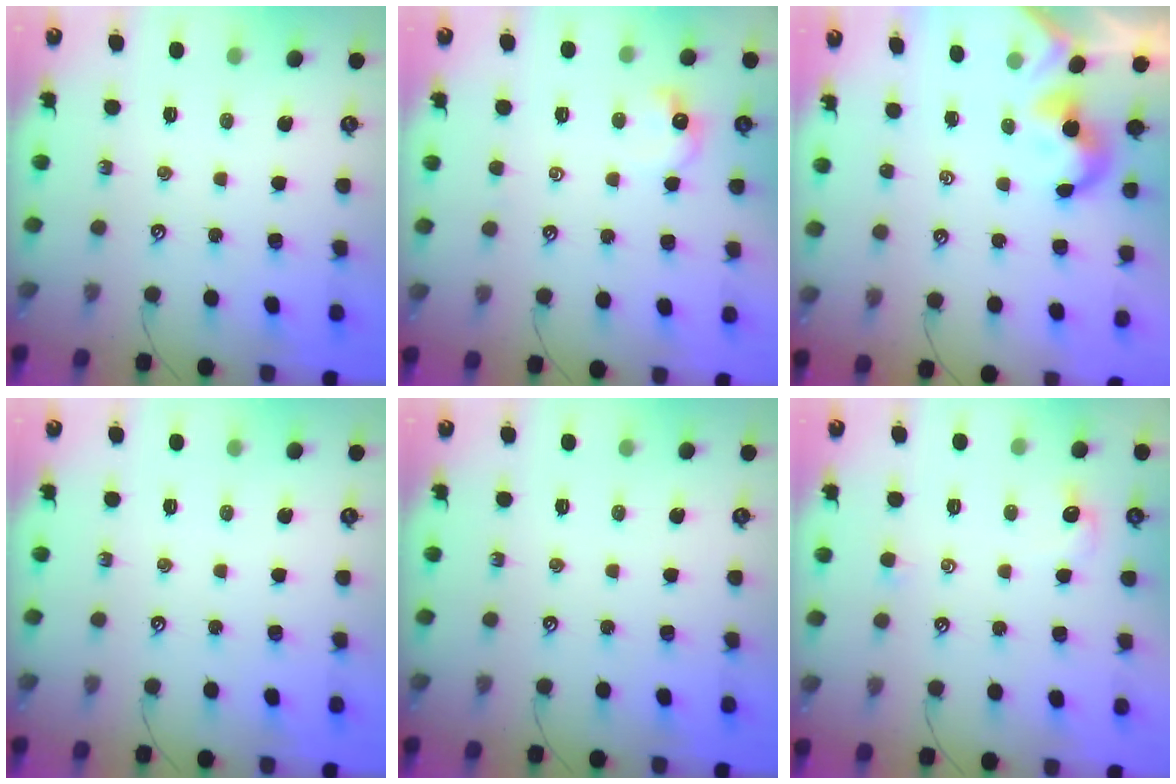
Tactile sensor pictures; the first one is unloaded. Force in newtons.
{"total": 2.1, "press": 2.0, "slide": 0.7}
{"total": 1.8, "press": 1.8, "slide": 0.2}
{"total": 0.0}
{"total": 0.0}
{"total": 0.8, "press": 0.4, "slide": 0.7}